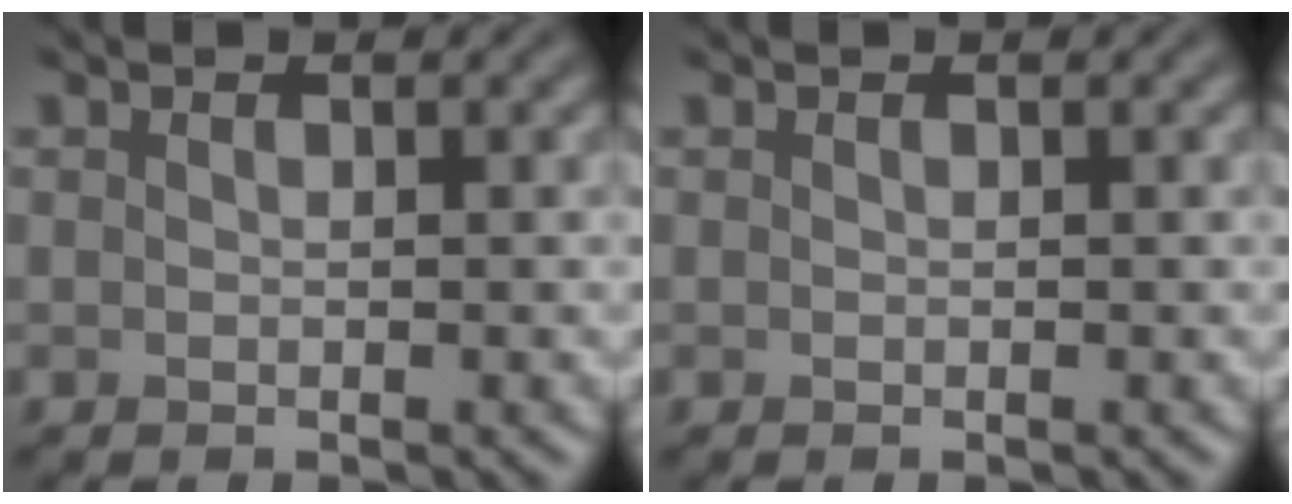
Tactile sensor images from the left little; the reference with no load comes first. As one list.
[{"total": 0.0}]